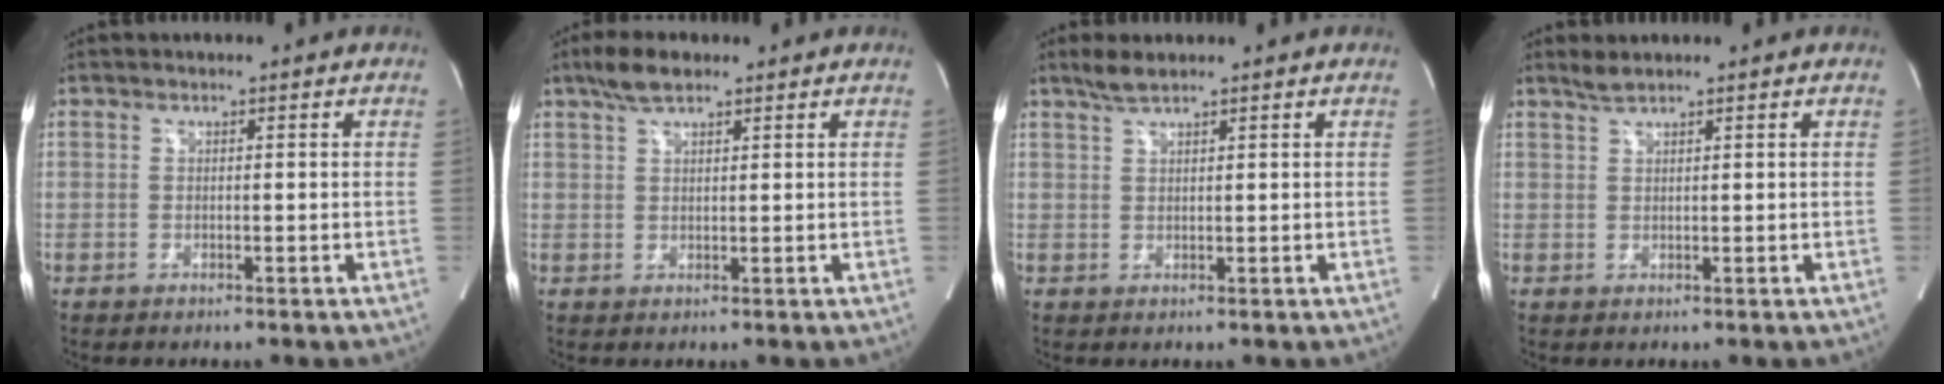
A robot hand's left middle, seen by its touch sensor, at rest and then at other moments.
{"total": 4.2, "force": [3.1, 1.3, 2.6], "torque": [-0.059, 0.013, 0.059]}
{"total": 2.3, "force": [2.0, 0.1, 1.2], "torque": [-0.032, 0.006, 0.042]}
{"total": 1.4, "force": [1.3, -0.2, 0.5], "torque": [-0.012, 0.005, 0.032]}